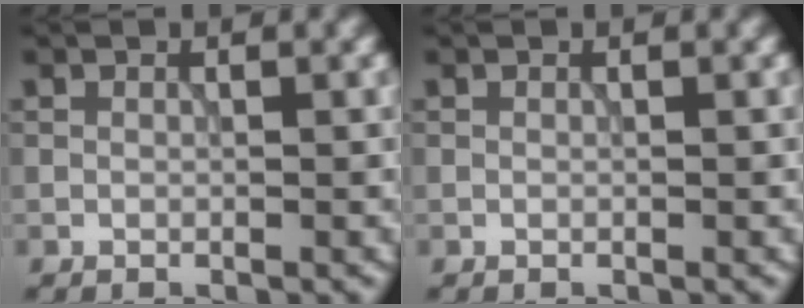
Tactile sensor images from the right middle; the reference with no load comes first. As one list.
[{"total": 0.0}]